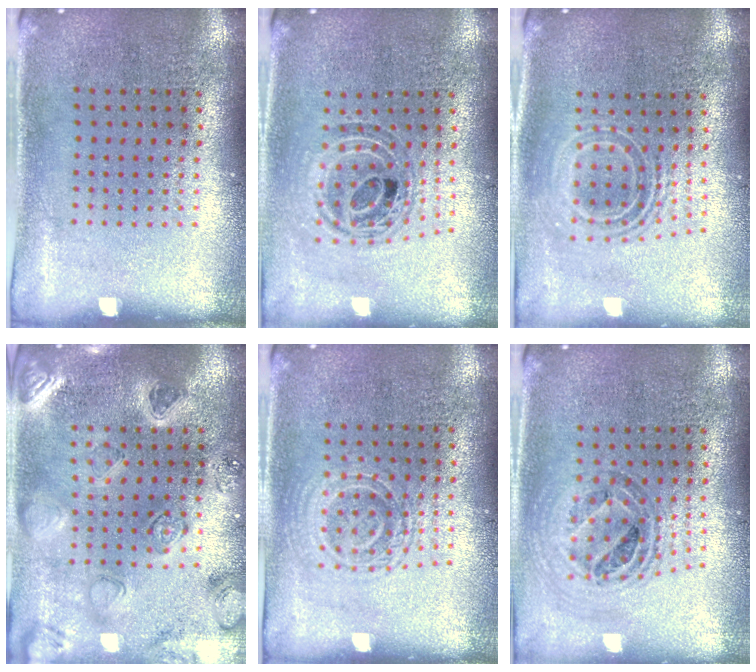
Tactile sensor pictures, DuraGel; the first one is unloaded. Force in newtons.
{"total": 0.8, "press": 0.8, "slide": 0.2}
{"total": 1.9, "press": 1.5, "slide": 1.2}
{"total": 2.3, "press": 2.3, "slide": 0.3}
{"total": 1.3, "press": 1.2, "slide": 0.4}
{"total": 0.9, "press": 0.9, "slide": 0.0}